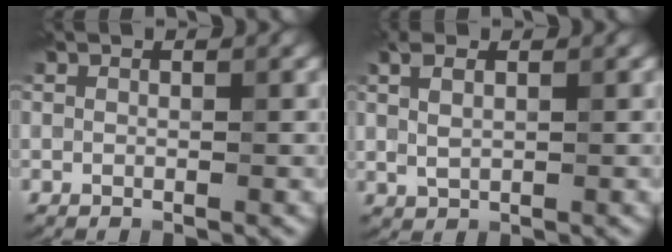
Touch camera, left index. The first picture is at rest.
{"total": 2.4, "force": [0.9, 1.3, 1.8], "torque": [-0.046, 0.000, 0.020]}